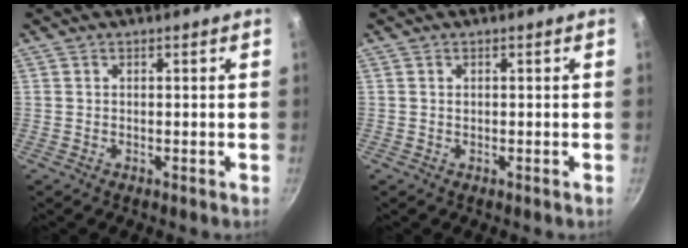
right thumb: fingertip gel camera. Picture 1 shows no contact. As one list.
[{"total": 0.0}]